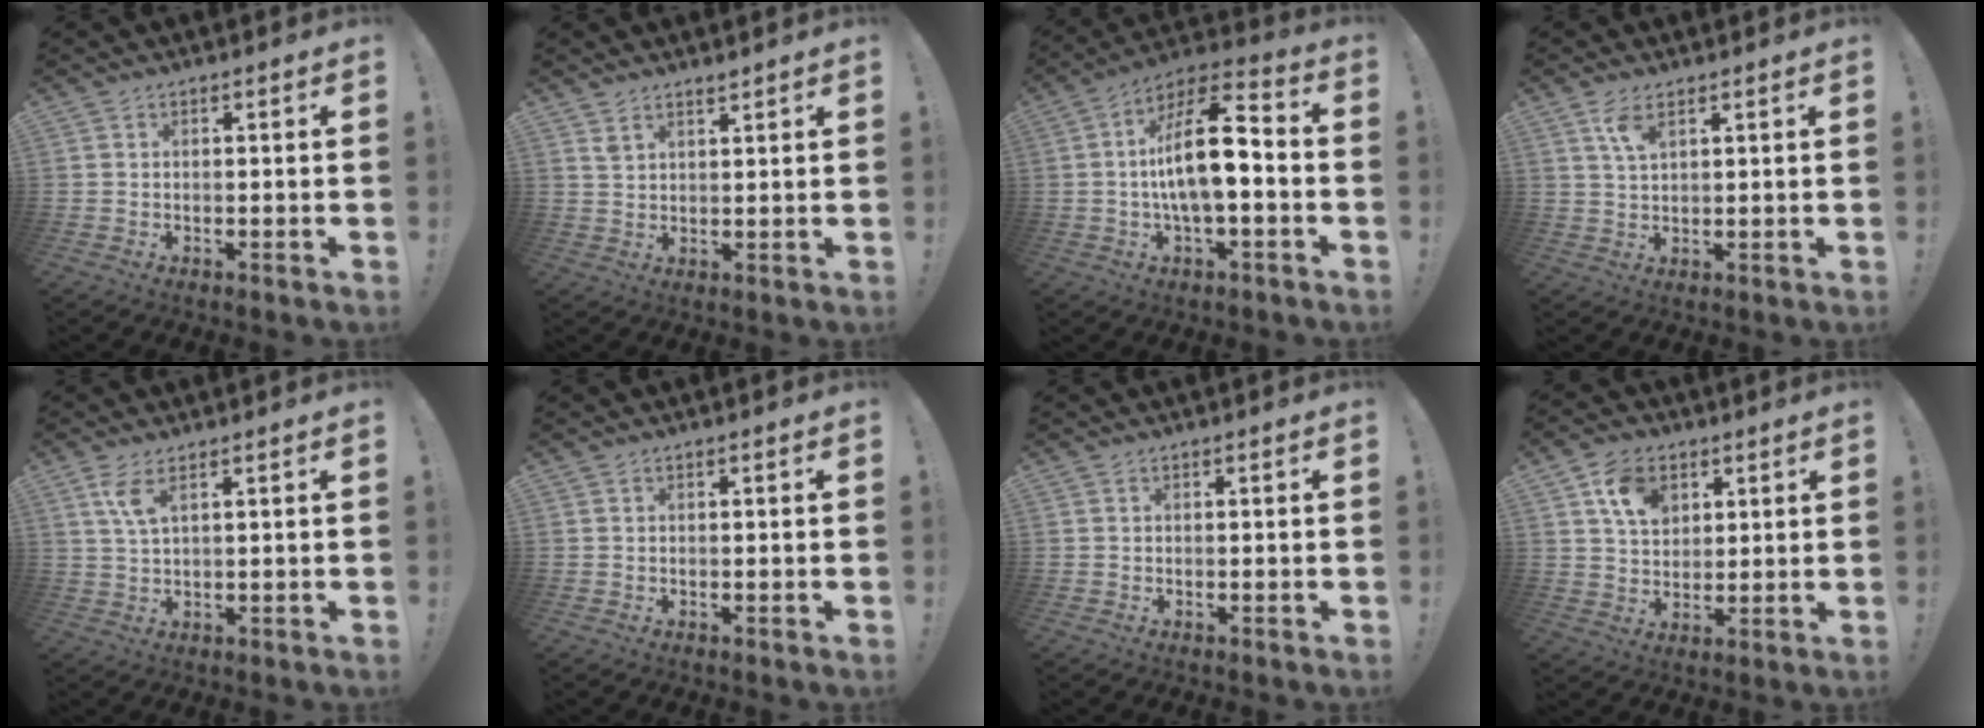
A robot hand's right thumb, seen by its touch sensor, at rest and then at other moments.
{"total": 2.8, "force": [2.4, 1.0, 0.9], "torque": [-0.014, -0.017, 0.044]}
{"total": 16.2, "force": [-1.0, 5.8, 15.0], "torque": [-0.256, 0.003, -0.023]}
{"total": 4.6, "force": [2.6, 1.8, 3.3], "torque": [-0.065, -0.006, 0.045]}
{"total": 4.7, "force": [2.4, 1.4, 3.8], "torque": [-0.080, -0.001, 0.042]}
{"total": 0.0}
{"total": 0.0}
{"total": 9.7, "force": [4.7, 7.3, 4.4], "torque": [-0.069, -0.012, 0.090]}